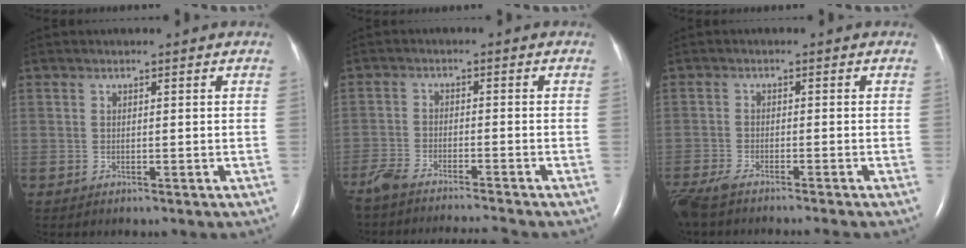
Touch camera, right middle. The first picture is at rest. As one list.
[{"total": 8.1, "force": [-7.6, -0.1, 2.8], "torque": [-0.047, -0.009, -0.128]}, {"total": 8.1, "force": [-7.0, 0.0, 4.1], "torque": [-0.059, -0.022, -0.116]}]